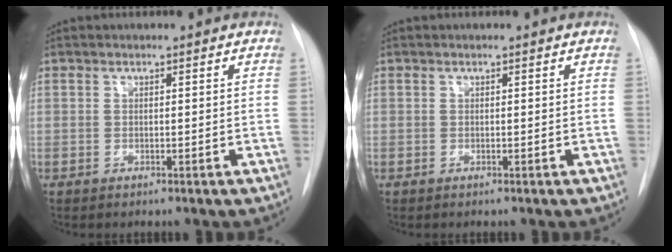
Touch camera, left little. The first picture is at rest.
{"total": 0.0}